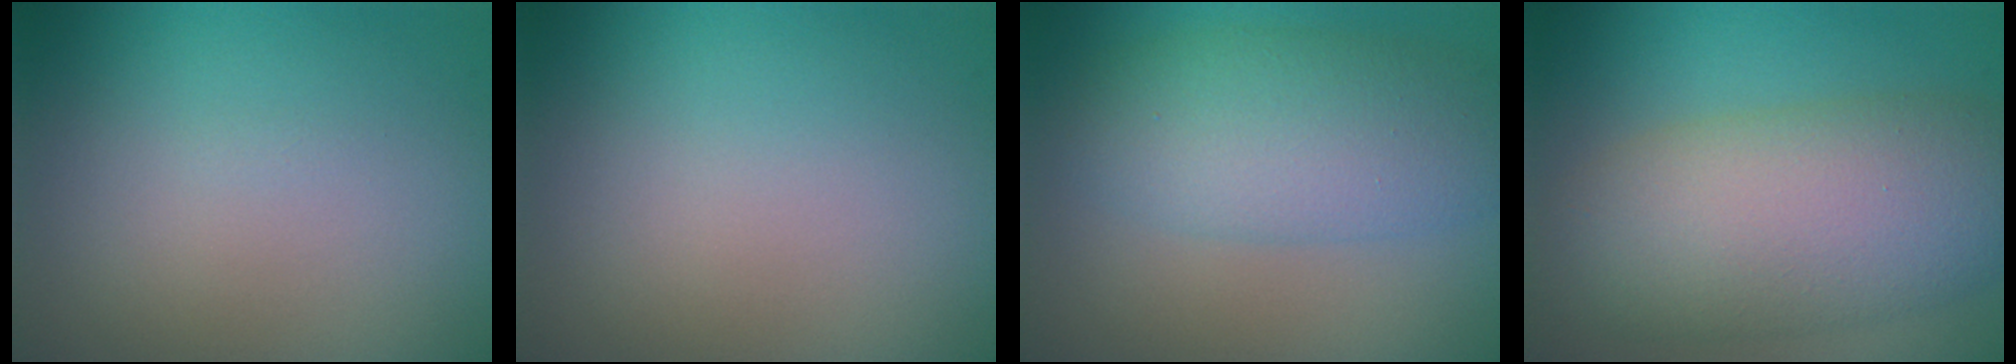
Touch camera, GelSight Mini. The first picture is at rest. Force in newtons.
{"total": 0.0}
{"total": 6.0, "press": 6.0, "slide": 0.1}
{"total": 8.9, "press": 8.9, "slide": 0.3}